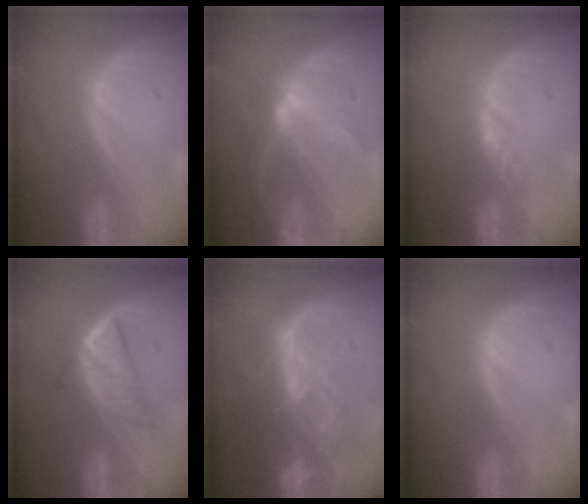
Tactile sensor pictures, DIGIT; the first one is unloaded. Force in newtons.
{"total": 5.9, "press": 5.7, "slide": 1.6}
{"total": 2.2, "press": 1.7, "slide": 1.3}
{"total": 5.8, "press": 5.2, "slide": 2.5}
{"total": 8.8, "press": 7.5, "slide": 4.6}
{"total": 0.0}